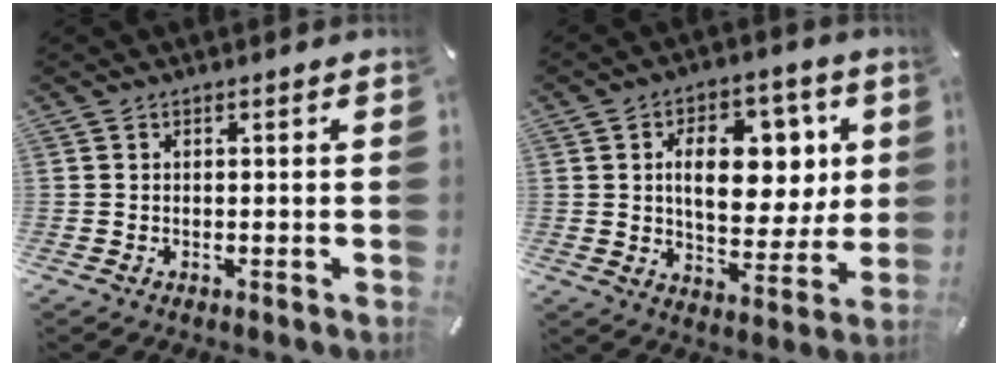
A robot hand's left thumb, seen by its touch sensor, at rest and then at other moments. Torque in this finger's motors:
{"motor_torque": [1.81, 1.74, 1.21, -0.99, 0.43]}